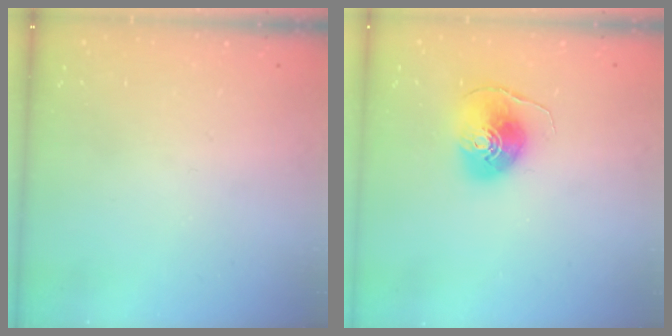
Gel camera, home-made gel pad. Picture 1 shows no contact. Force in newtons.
{"total": 8.8, "press": 8.8, "slide": 0.6}